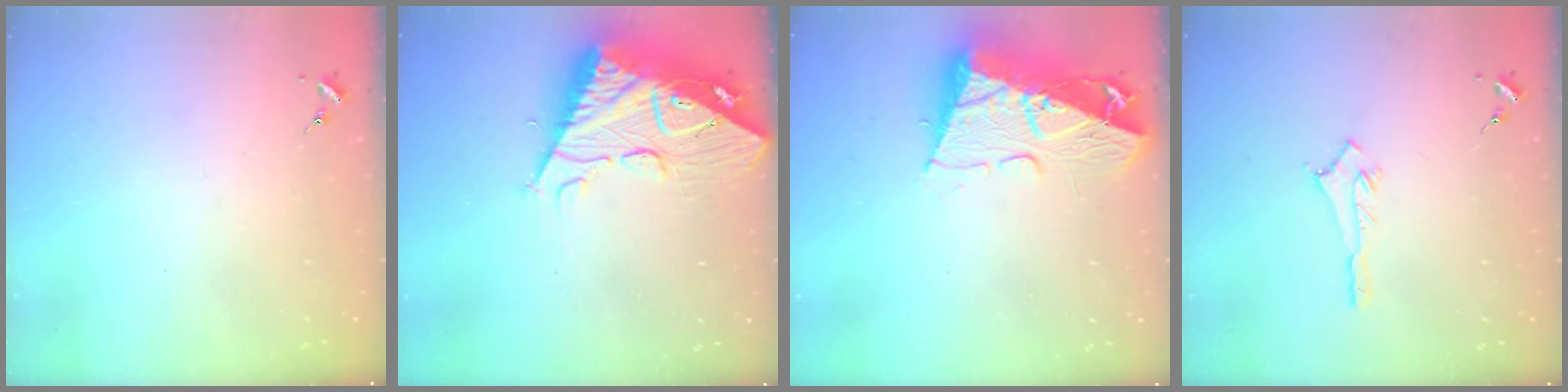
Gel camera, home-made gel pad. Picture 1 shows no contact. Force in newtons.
{"total": 21.1, "press": 21.0, "slide": 2.0}
{"total": 17.4, "press": 17.3, "slide": 1.6}
{"total": 2.8, "press": 2.8, "slide": 0.2}